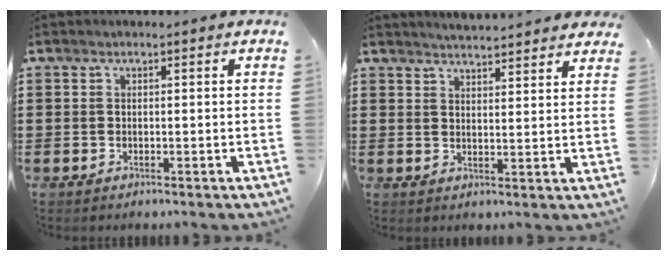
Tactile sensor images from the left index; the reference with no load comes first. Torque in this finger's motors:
{"motor_torque": [2.14, 0.00, 0.44, 0.08]}